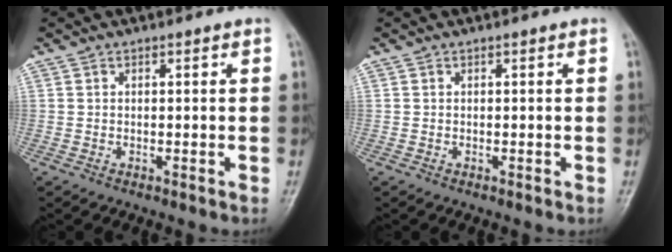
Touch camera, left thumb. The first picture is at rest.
{"total": 0.0}